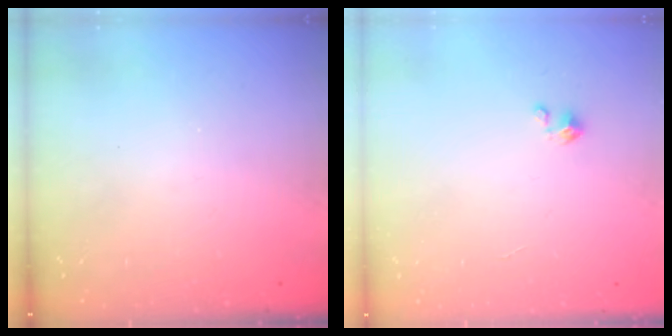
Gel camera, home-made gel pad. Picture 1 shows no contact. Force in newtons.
{"total": 1.3, "press": 1.3, "slide": 0.1}